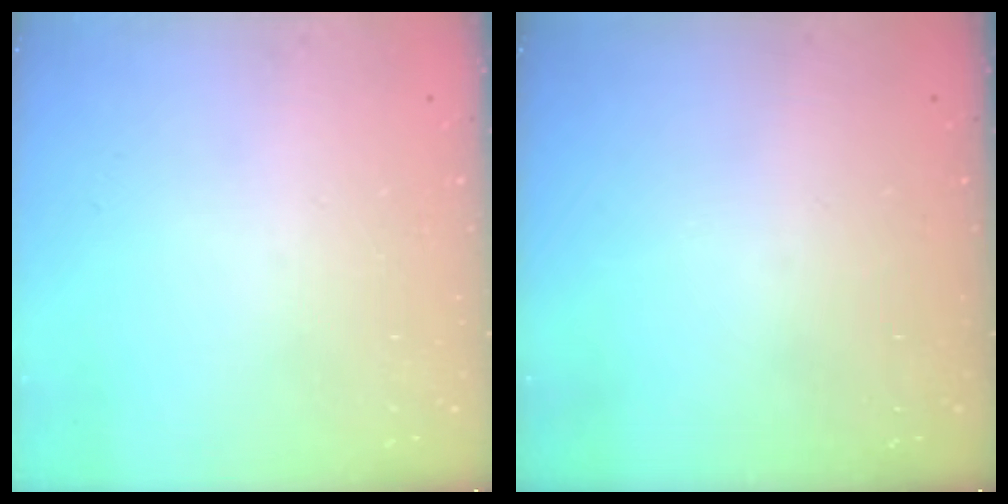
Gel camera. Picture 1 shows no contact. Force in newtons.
{"total": 0.0}